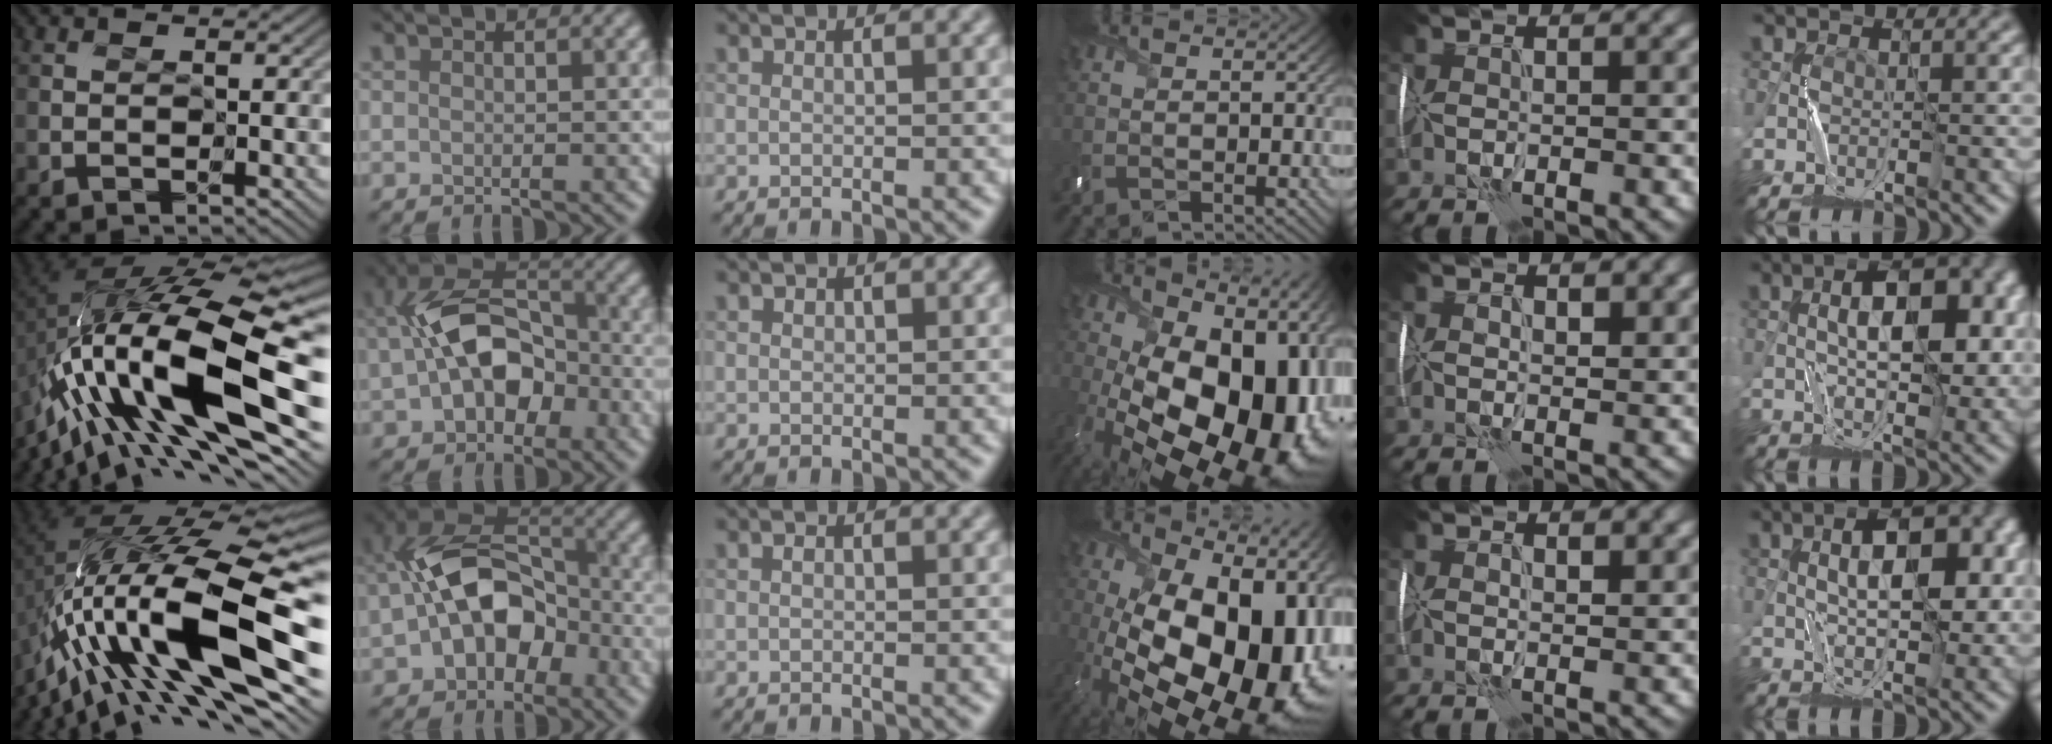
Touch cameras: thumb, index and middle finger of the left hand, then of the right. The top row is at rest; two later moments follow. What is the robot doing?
{"motion": "wrap", "object": "ribbon"}